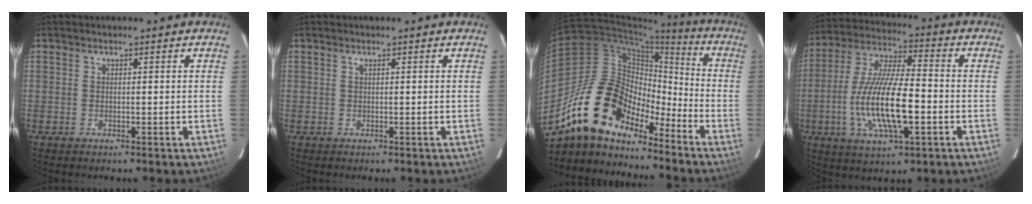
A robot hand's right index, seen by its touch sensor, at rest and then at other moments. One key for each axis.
{"total": 0.0}
{"total": 17.9, "fx": -13.2, "fy": 8.4, "fz": 8.6, "tx": -0.158, "ty": 0.005, "tz": -0.239}
{"total": 16.6, "fx": -4.1, "fy": 4.7, "fz": 15.4, "tx": -0.313, "ty": -0.009, "tz": -0.077}